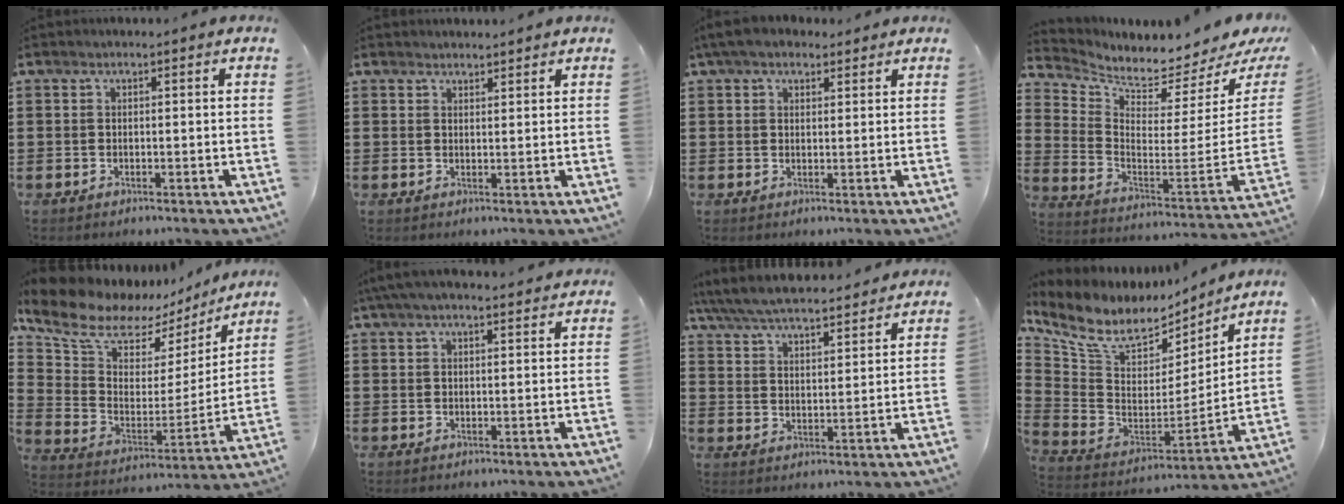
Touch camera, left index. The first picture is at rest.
{"total": 1.6, "force": [1.5, 0.4, -0.3], "torque": [0.003, 0.001, 0.030]}
{"total": 4.3, "force": [3.4, 2.2, 1.4], "torque": [-0.041, 0.004, 0.064]}
{"total": 3.2, "force": [3.1, 0.2, 0.6], "torque": [-0.033, -0.064, 0.044]}
{"total": 9.9, "force": [7.8, 4.9, 3.6], "torque": [-0.107, -0.047, 0.138]}
{"total": 3.5, "force": [2.9, 0.7, 1.7], "torque": [-0.041, 0.000, 0.055]}
{"total": 6.0, "force": [5.8, 0.8, 1.3], "torque": [-0.051, -0.030, 0.101]}
{"total": 8.7, "force": [5.8, 4.6, 4.5], "torque": [-0.122, -0.038, 0.104]}